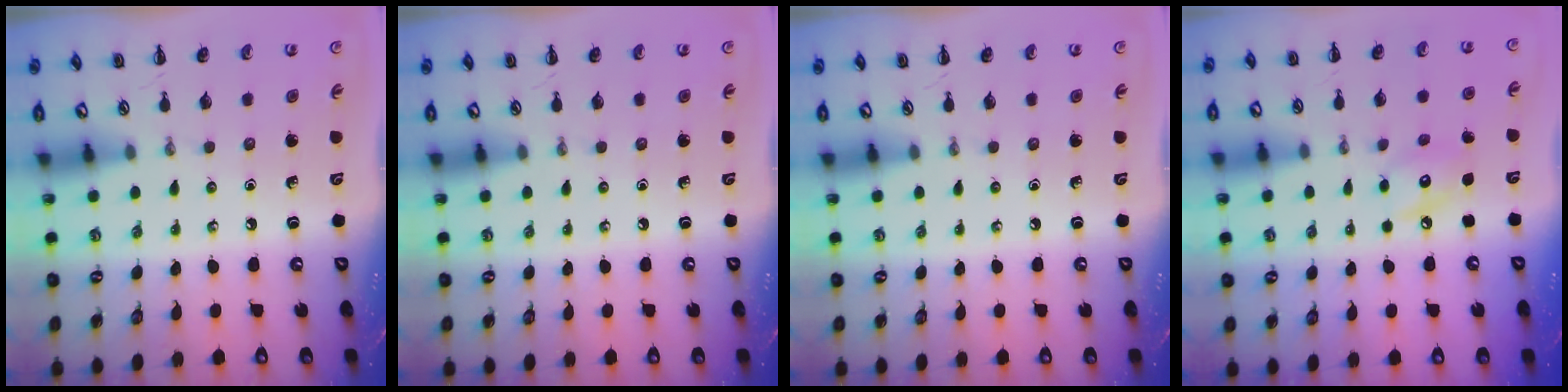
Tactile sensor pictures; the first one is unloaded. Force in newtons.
{"total": 0.0}
{"total": 0.0}
{"total": 8.1, "press": 8.1, "slide": 0.6}